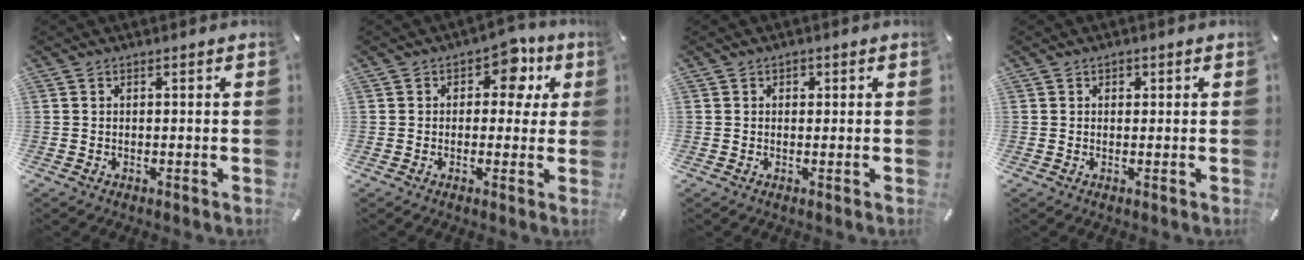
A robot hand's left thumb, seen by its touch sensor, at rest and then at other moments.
{"total": 8.1, "force": [3.1, 5.4, 5.1], "torque": [-0.056, -0.012, 0.046]}
{"total": 1.1, "force": [0.2, 1.1, 0.4], "torque": [-0.001, 0.003, 0.000]}
{"total": 1.0, "force": [0.2, 0.9, 0.3], "torque": [0.002, 0.002, 0.001]}